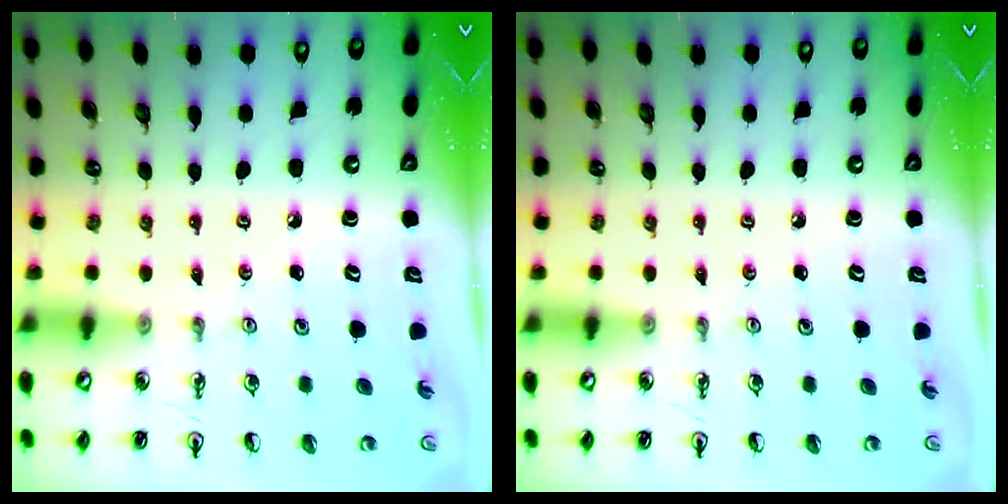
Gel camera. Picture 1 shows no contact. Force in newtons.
{"total": 0.0}